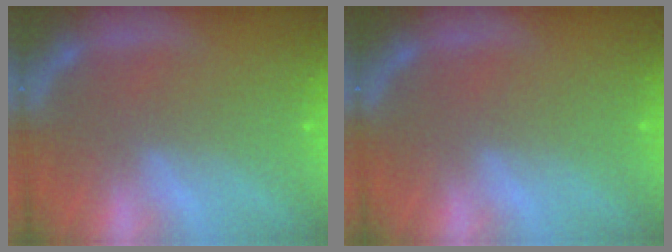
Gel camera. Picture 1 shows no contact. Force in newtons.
{"total": 0.0}